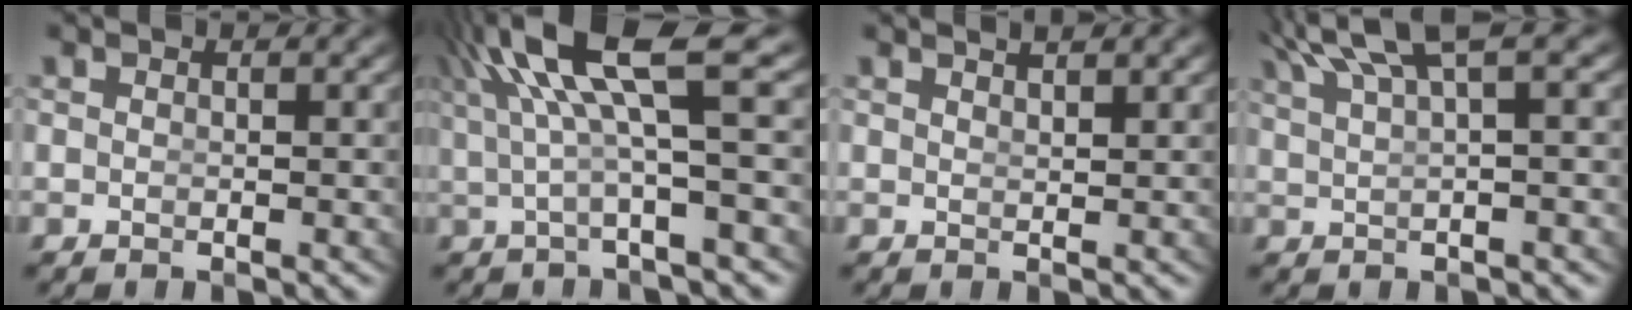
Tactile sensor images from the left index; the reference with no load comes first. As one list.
[{"total": 7.2, "force": [3.2, 1.4, 6.3], "torque": [-0.111, 0.014, 0.049]}, {"total": 1.5, "force": [1.3, -0.5, 0.6], "torque": [-0.004, -0.008, 0.030]}, {"total": 4.7, "force": [3.2, 0.6, 3.4], "torque": [-0.050, 0.015, 0.055]}]